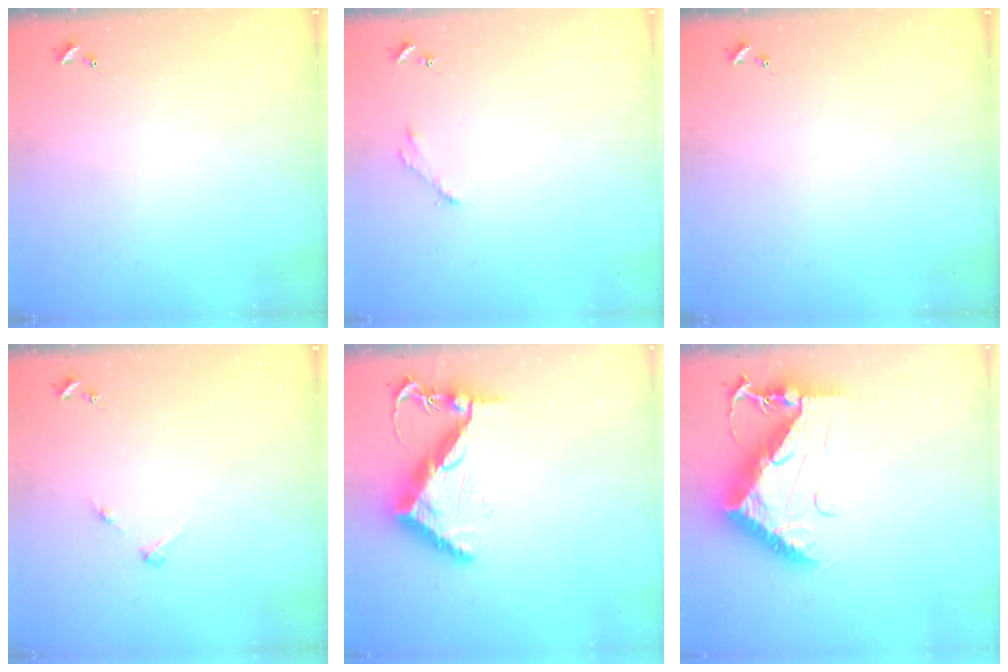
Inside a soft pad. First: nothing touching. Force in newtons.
{"total": 2.5, "press": 2.5, "slide": 0.3}
{"total": 0.0}
{"total": 2.8, "press": 2.8, "slide": 0.3}
{"total": 11.1, "press": 11.0, "slide": 1.3}
{"total": 14.1, "press": 14.0, "slide": 1.3}